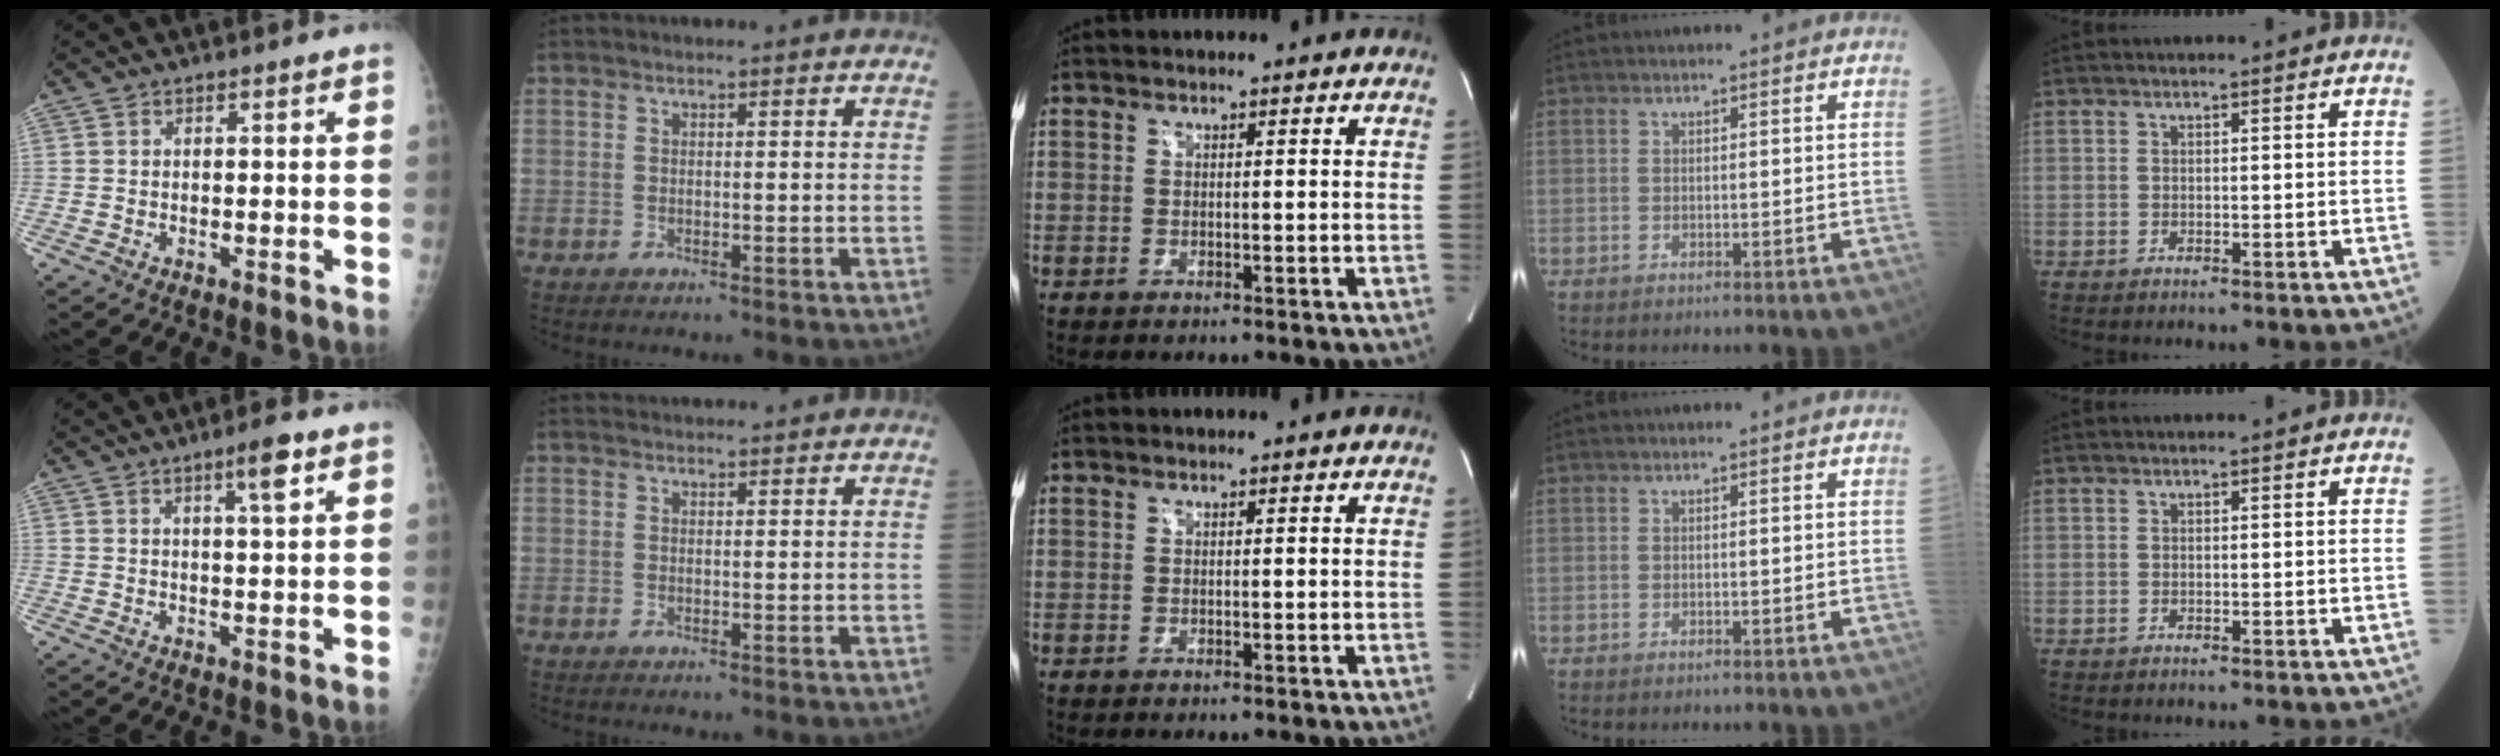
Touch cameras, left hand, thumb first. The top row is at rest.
{"thumb": {"total": 5.3, "force": [2.8, 0.4, 4.4], "torque": [-0.069, -0.011, 0.045]}, "index": {"total": 4.1, "force": [4.1, 0.2, 0.7], "torque": [-0.007, 0.031, 0.055]}}